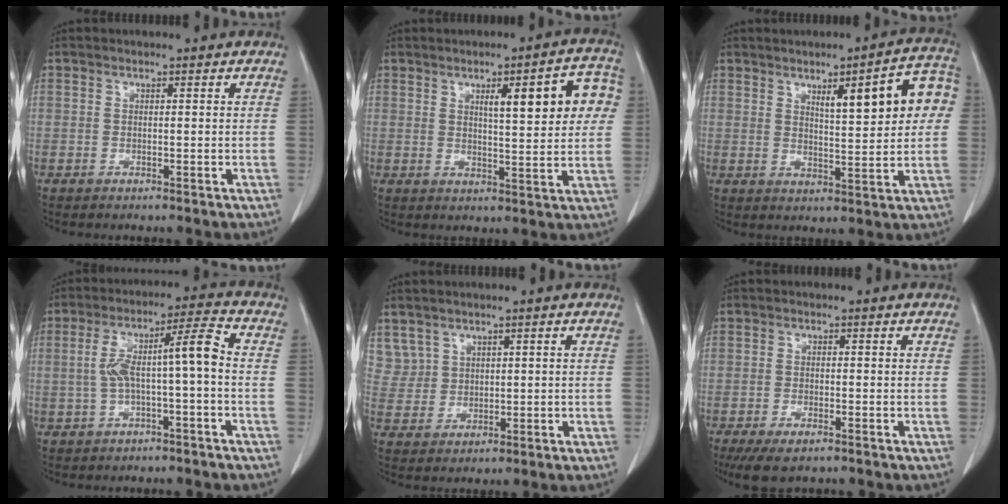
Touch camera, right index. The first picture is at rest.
{"total": 10.3, "force": [3.0, 2.1, 9.6], "torque": [-0.125, 0.020, 0.039]}
{"total": 10.8, "force": [3.1, 2.1, 10.2], "torque": [-0.135, 0.021, 0.043]}
{"total": 7.7, "force": [-1.2, 0.4, 7.6], "torque": [-0.141, 0.037, -0.016]}
{"total": 3.8, "force": [2.2, 3.1, 0.0], "torque": [0.004, 0.010, 0.050]}
{"total": 6.4, "force": [-5.0, 1.6, 3.7], "torque": [-0.059, -0.012, -0.076]}